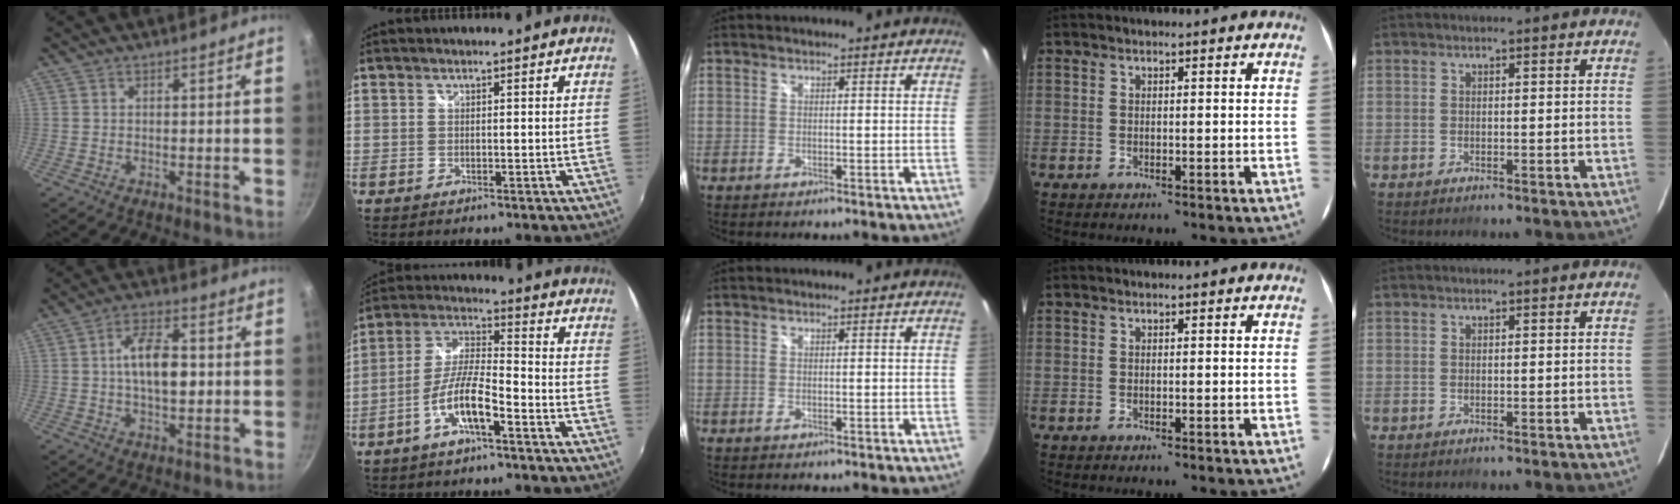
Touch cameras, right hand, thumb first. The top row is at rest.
{"thumb": {"total": 9.9, "force": [0.5, 5.1, 8.5], "torque": [-0.127, 0.016, 0.002]}, "index": {"total": 9.3, "force": [-5.1, 1.8, 7.6], "torque": [-0.166, 0.006, -0.096]}}